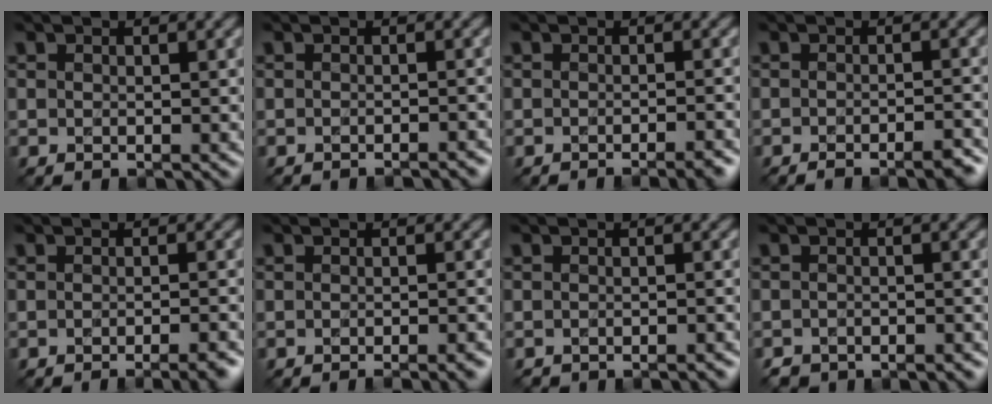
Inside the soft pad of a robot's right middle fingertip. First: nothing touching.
{"total": 1.7, "force": [-1.6, 0.2, 0.5], "torque": [0.006, 0.003, -0.020]}
{"total": 2.6, "force": [-1.9, 0.4, 1.8], "torque": [-0.017, 0.002, -0.030]}
{"total": 3.5, "force": [-2.6, 0.7, 2.3], "torque": [-0.029, 0.006, -0.038]}
{"total": 3.5, "force": [-2.4, 0.7, 2.4], "torque": [-0.024, 0.006, -0.035]}
{"total": 2.7, "force": [-1.8, 0.5, 1.9], "torque": [-0.015, 0.004, -0.028]}
{"total": 2.0, "force": [-2.0, 0.1, 0.2], "torque": [0.007, 0.000, -0.020]}
{"total": 3.0, "force": [-2.7, 1.2, 0.3], "torque": [0.003, 0.004, -0.035]}